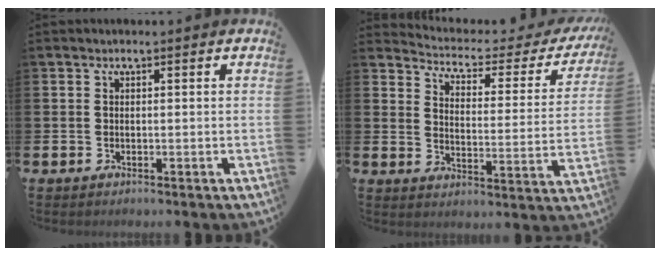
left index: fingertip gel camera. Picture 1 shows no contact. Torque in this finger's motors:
{"motor_torque": [0.93, -1.20, 0.00, -0.04]}